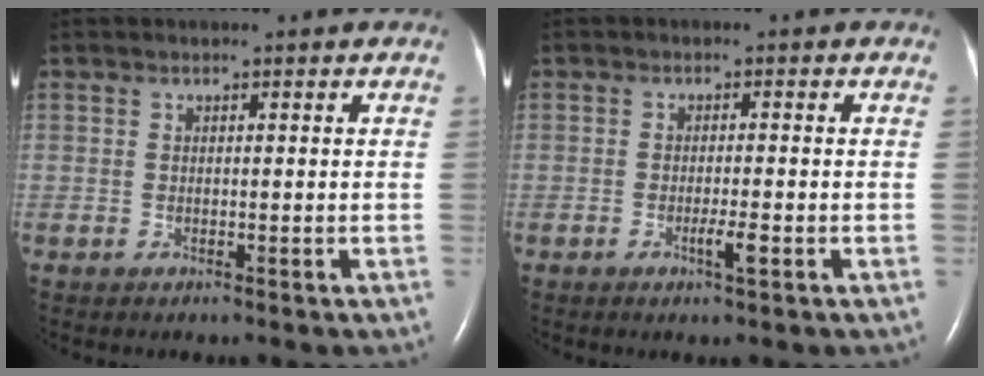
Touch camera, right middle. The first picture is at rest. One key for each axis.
{"total": 2.2, "fx": -0.9, "fy": 0.1, "fz": 2.0, "tx": -0.038, "ty": -0.003, "tz": -0.016}